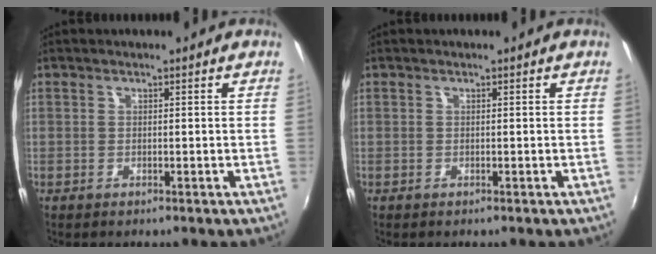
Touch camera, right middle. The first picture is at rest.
{"total": 0.0}